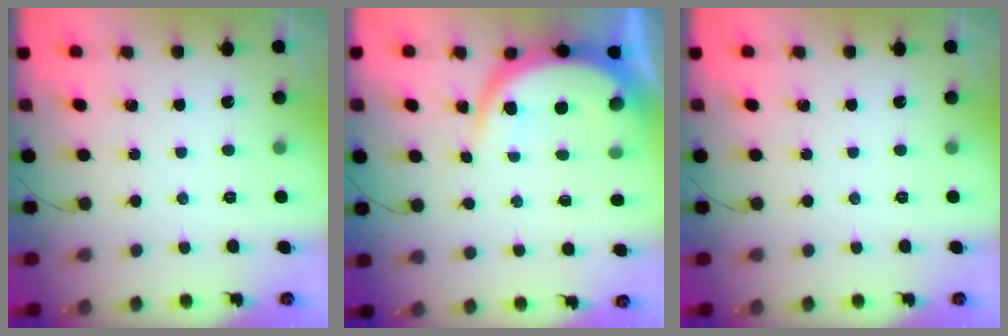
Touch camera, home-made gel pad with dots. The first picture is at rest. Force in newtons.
{"total": 9.2, "press": 9.1, "slide": 1.2}
{"total": 0.0}